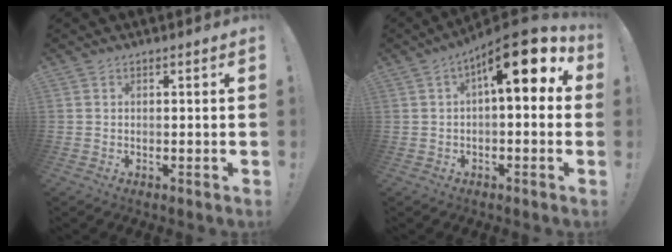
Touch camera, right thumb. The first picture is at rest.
{"total": 15.6, "force": [5.4, 5.4, 13.6], "torque": [-0.193, -0.031, 0.083]}